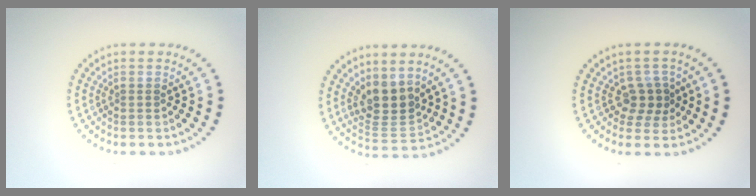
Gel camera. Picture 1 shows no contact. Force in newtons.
{"total": 3.8, "press": 3.3, "slide": 2.0}
{"total": 2.2, "press": 1.9, "slide": 1.2}